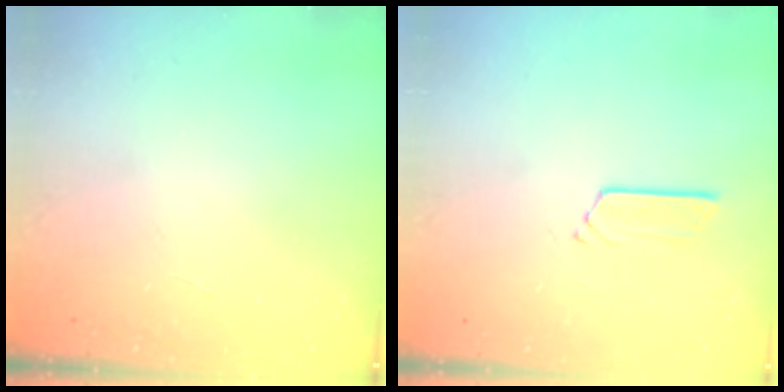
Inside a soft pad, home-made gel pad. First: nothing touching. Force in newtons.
{"total": 3.8, "press": 3.7, "slide": 0.3}